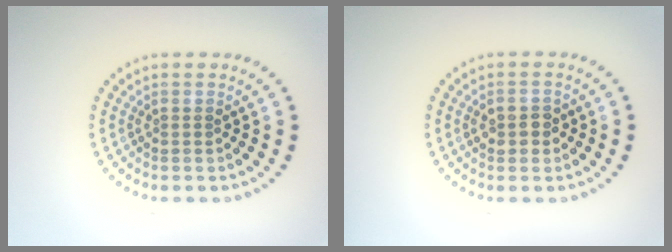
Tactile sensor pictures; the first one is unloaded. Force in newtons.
{"total": 1.7, "press": 1.7, "slide": 0.0}